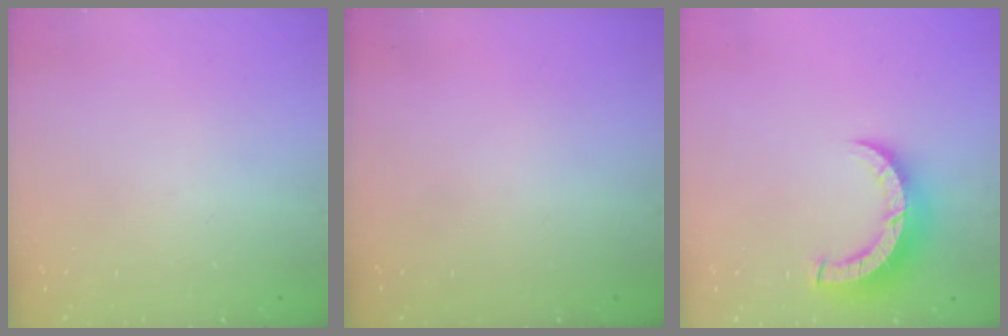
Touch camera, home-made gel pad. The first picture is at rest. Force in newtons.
{"total": 0.0}
{"total": 8.8, "press": 8.8, "slide": 1.1}